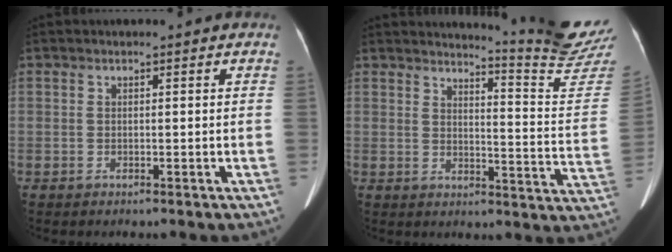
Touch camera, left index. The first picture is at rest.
{"total": 14.7, "force": [14.3, -2.0, 2.8], "torque": [-0.039, -0.134, 0.156]}